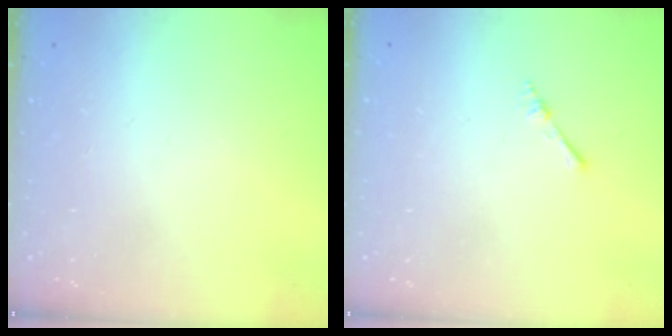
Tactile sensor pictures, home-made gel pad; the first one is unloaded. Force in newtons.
{"total": 2.2, "press": 2.2, "slide": 0.3}